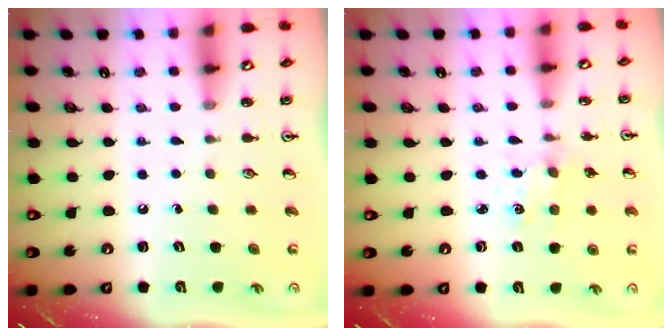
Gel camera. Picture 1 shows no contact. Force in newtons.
{"total": 1.0, "press": 1.0, "slide": 0.2}